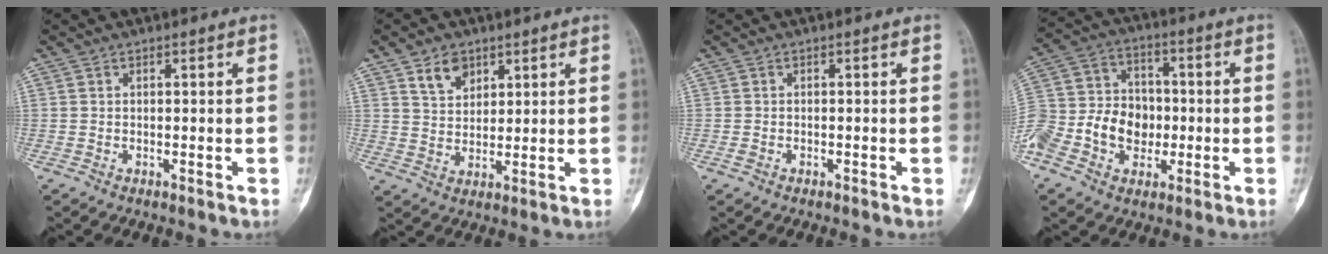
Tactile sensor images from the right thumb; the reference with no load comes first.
{"total": 5.9, "force": [3.3, 4.0, 2.7], "torque": [-0.021, -0.022, 0.064]}
{"total": 1.0, "force": [-0.6, 0.7, 0.4], "torque": [-0.011, 0.004, -0.011]}
{"total": 17.4, "force": [-4.8, 13.4, 9.9], "torque": [-0.180, 0.035, -0.088]}